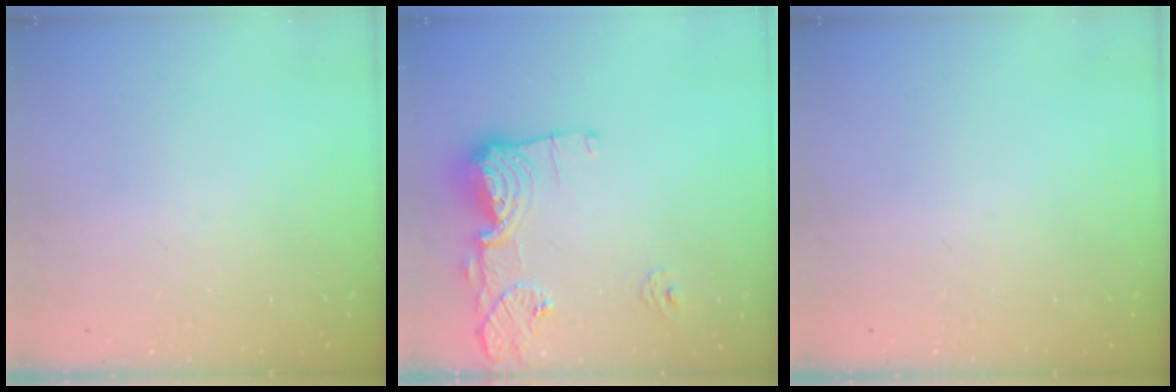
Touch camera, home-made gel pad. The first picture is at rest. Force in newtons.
{"total": 15.9, "press": 15.9, "slide": 1.5}
{"total": 0.0}